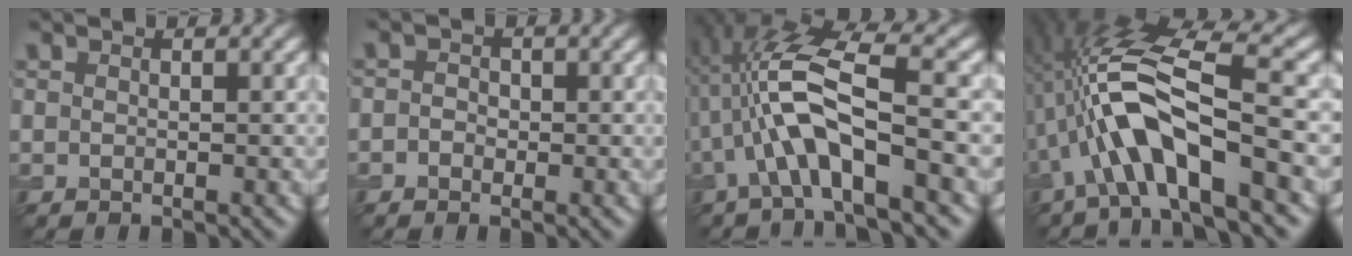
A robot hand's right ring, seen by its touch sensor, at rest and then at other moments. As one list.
[{"total": 1.0, "force": [-0.4, 0.9, 0.2], "torque": [0.004, 0.004, -0.018]}, {"total": 7.7, "force": [-1.2, 2.2, 7.3], "torque": [-0.149, 0.019, -0.027]}, {"total": 8.8, "force": [-1.5, 2.7, 8.2], "torque": [-0.156, 0.019, -0.029]}]